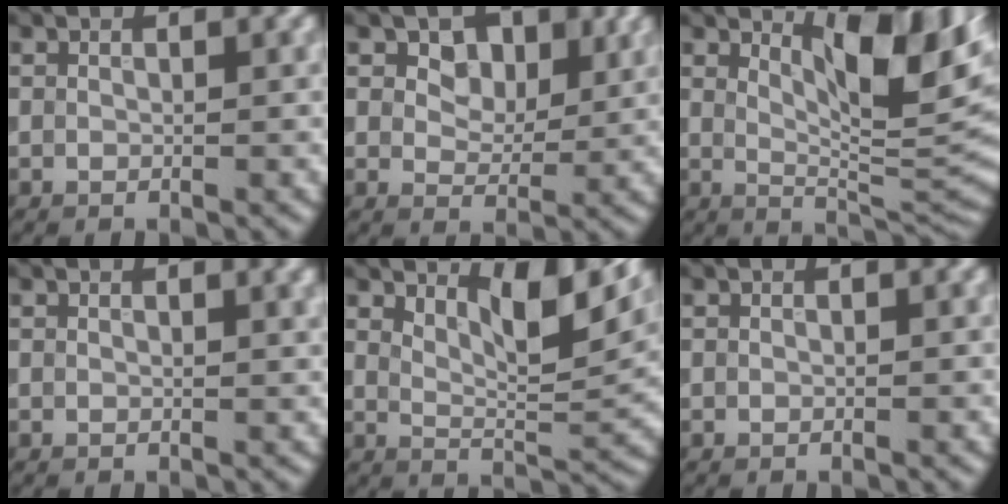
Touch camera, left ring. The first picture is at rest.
{"total": 4.0, "force": [1.9, 2.7, 2.3], "torque": [-0.028, -0.004, 0.021]}
{"total": 8.5, "force": [3.4, 2.7, 7.3], "torque": [-0.107, -0.006, 0.058]}
{"total": 1.3, "force": [0.7, 0.1, 1.1], "torque": [-0.009, -0.001, 0.011]}
{"total": 5.6, "force": [4.0, 1.3, 3.7], "torque": [-0.061, -0.003, 0.062]}
{"total": 0.0}